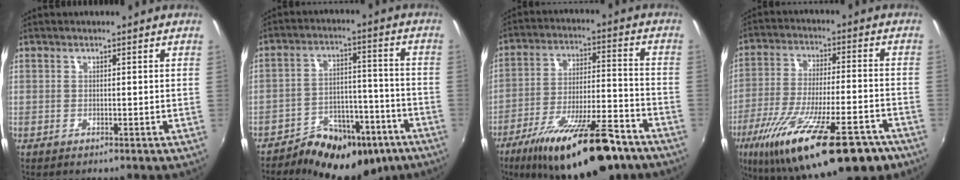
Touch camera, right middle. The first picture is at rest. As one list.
[{"total": 16.7, "force": [-11.8, 8.4, 8.2], "torque": [-0.136, 0.015, -0.156]}, {"total": 22.7, "force": [-15.8, 6.3, 15.0], "torque": [-0.258, -0.030, -0.236]}, {"total": 27.4, "force": [-17.1, 7.5, 20.1], "torque": [-0.361, -0.065, -0.262]}]